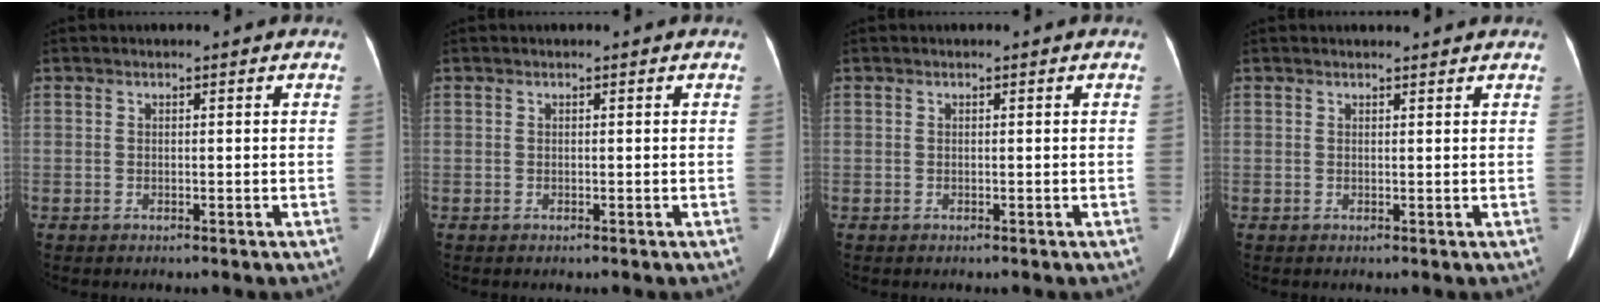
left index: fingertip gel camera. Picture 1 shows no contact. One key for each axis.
{"total": 0.0}
{"total": 0.0}
{"total": 2.4, "fx": 2.3, "fy": 0.3, "fz": 0.5, "tx": -0.011, "ty": 0.008, "tz": 0.026}